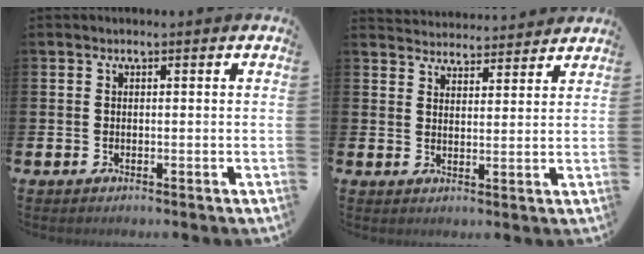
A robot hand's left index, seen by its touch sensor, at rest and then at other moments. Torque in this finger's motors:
{"motor_torque": [-1.12, -1.02, -1.05, -0.01]}